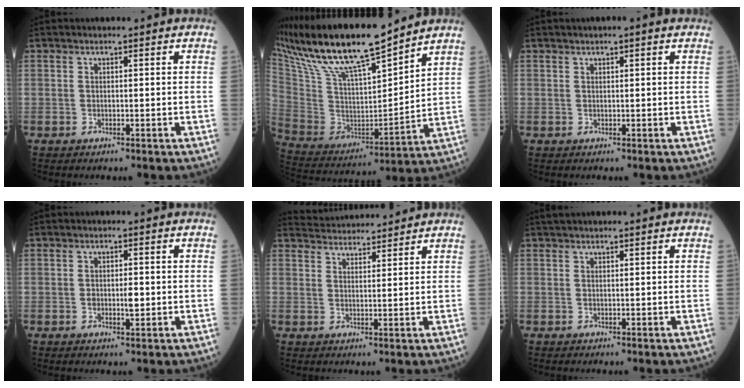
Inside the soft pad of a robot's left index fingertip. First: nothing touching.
{"total": 19.7, "force": [16.1, 2.3, 11.1], "torque": [-0.217, 0.002, 0.305]}
{"total": 1.6, "force": [1.1, 0.1, 1.2], "torque": [-0.021, 0.012, 0.015]}
{"total": 2.0, "force": [-0.2, 0.8, 1.8], "torque": [-0.032, 0.000, -0.001]}
{"total": 7.8, "force": [7.7, 0.5, 1.0], "torque": [-0.026, 0.028, 0.117]}
{"total": 2.6, "force": [2.3, 0.0, 1.1], "torque": [-0.010, 0.030, 0.040]}